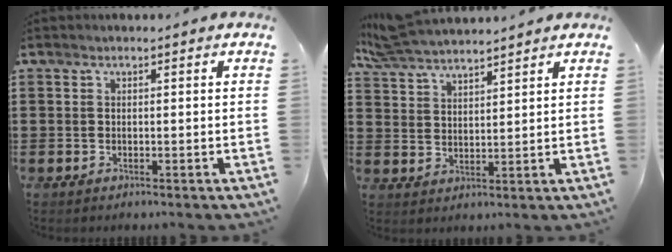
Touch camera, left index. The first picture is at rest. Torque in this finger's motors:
{"motor_torque": [1.08, -1.05, 0.40, 0.09]}